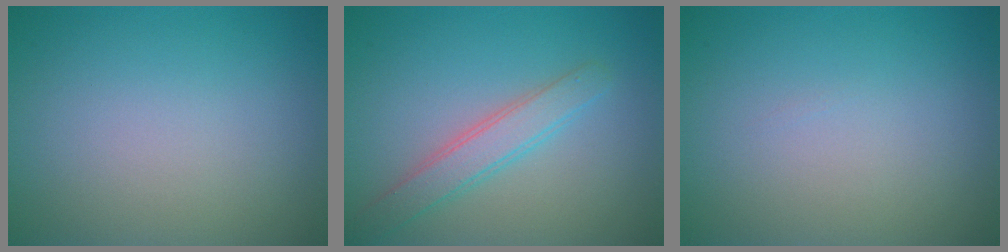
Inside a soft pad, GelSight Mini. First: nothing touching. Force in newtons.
{"total": 2.8, "press": 2.8, "slide": 0.1}
{"total": 0.0}